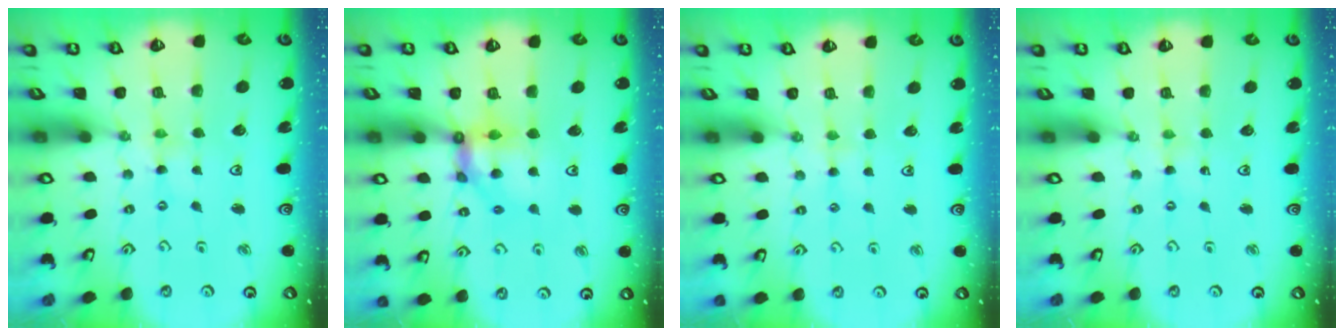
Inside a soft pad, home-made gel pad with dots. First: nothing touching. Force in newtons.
{"total": 10.4, "press": 10.4, "slide": 1.2}
{"total": 2.4, "press": 2.3, "slide": 0.4}
{"total": 0.0}